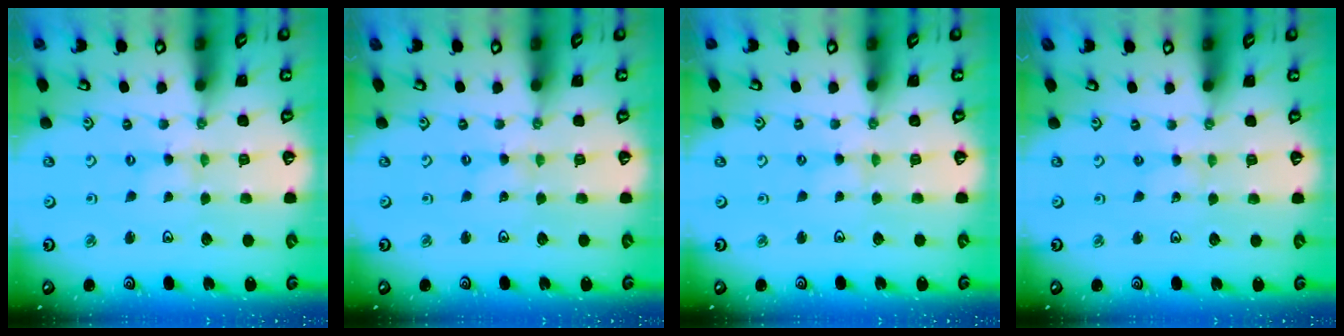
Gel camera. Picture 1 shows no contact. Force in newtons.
{"total": 0.8, "press": 0.7, "slide": 0.2}
{"total": 1.6, "press": 1.5, "slide": 0.4}
{"total": 0.6, "press": 0.6, "slide": 0.1}